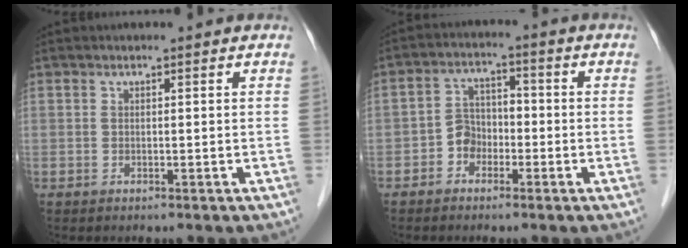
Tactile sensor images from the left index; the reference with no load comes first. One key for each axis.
{"total": 4.4, "fx": -2.0, "fy": 3.4, "fz": 1.9, "tx": -0.036, "ty": 0.014, "tz": -0.042}